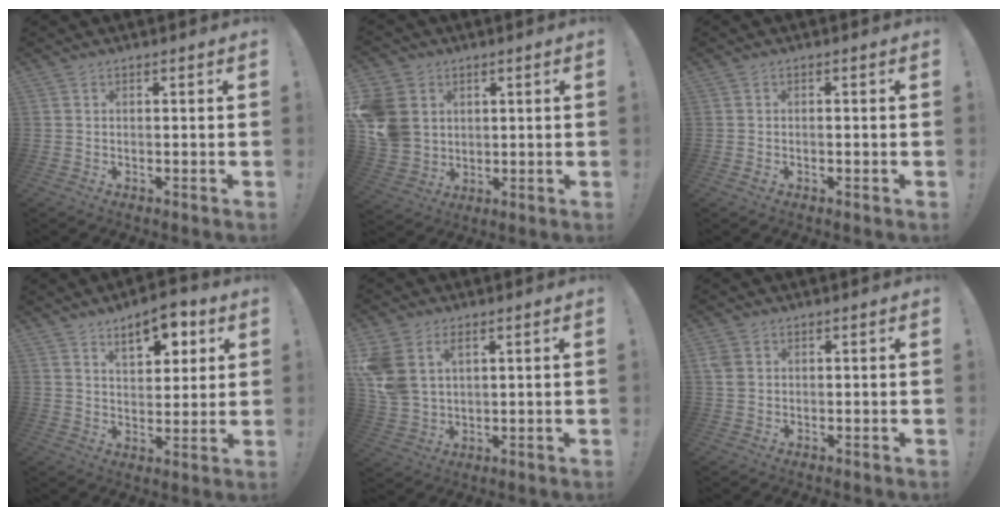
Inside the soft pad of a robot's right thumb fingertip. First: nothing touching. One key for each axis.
{"total": 11.6, "fx": 2.5, "fy": 10.0, "fz": 5.3, "tx": -0.119, "ty": -0.008, "tz": 0.055}
{"total": 0.7, "fx": -0.5, "fy": 0.3, "fz": 0.4, "tx": -0.007, "ty": 0.002, "tz": -0.009}
{"total": 10.4, "fx": 5.9, "fy": 5.0, "fz": 7.0, "tx": -0.093, "ty": -0.024, "tz": 0.102}
{"total": 8.8, "fx": 4.1, "fy": 6.3, "fz": 4.5, "tx": -0.106, "ty": -0.017, "tz": 0.081}
{"total": 3.6, "fx": 1.1, "fy": 2.9, "fz": 1.8, "tx": -0.040, "ty": 0.001, "tz": 0.023}